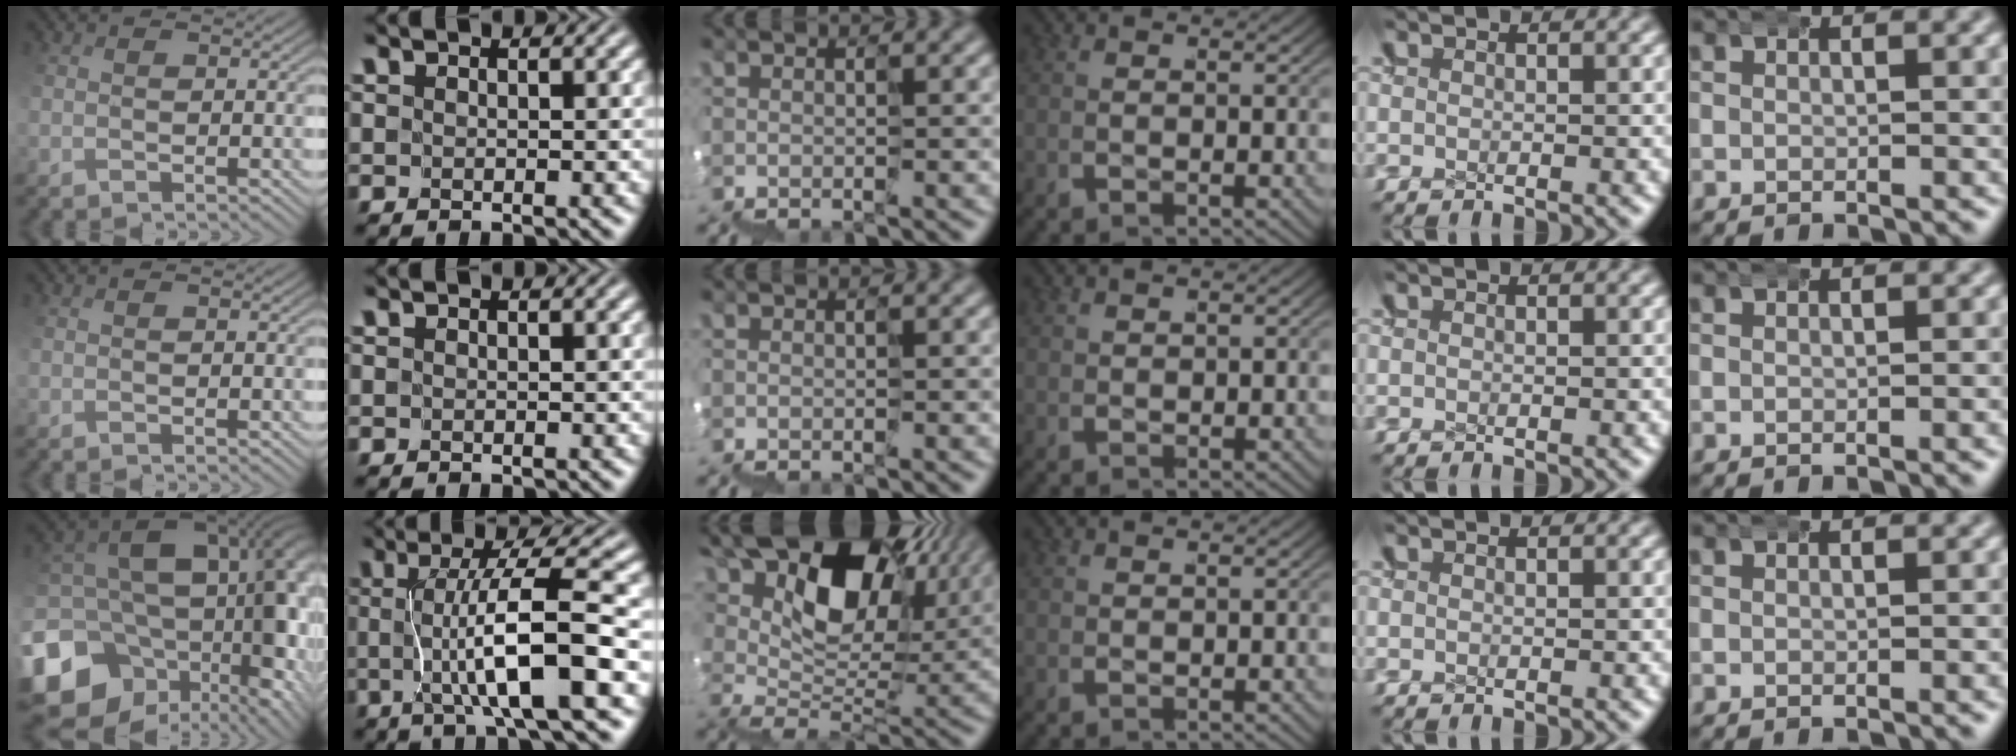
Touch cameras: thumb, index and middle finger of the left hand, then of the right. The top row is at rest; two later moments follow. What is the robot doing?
{"motion": "wrap", "object": "ethernet cable"}